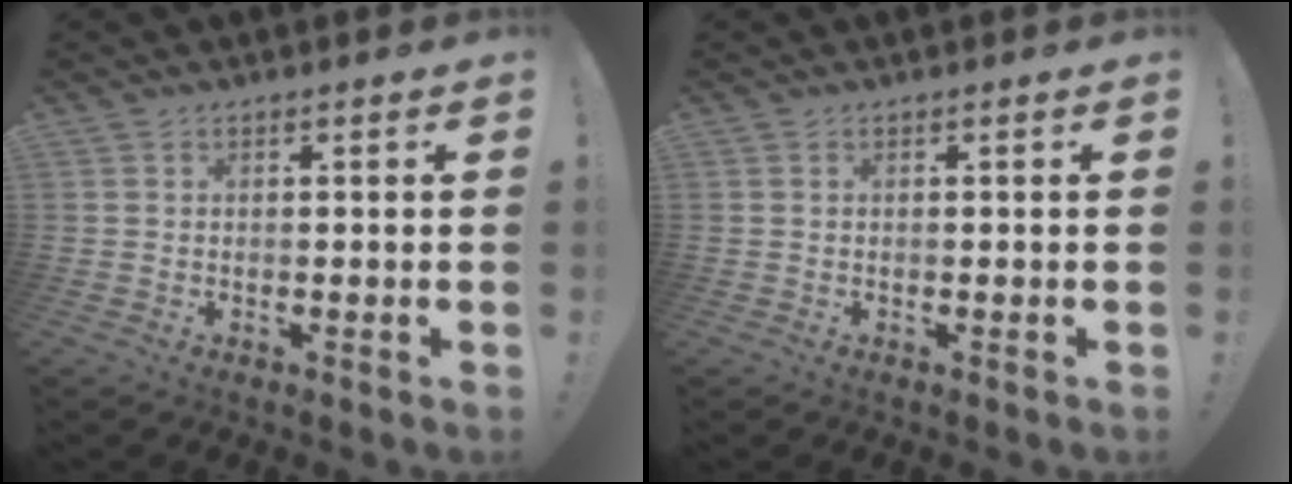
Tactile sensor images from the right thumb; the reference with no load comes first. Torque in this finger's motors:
{"motor_torque": [0.03, 0.02, 0.27, 0.08, -0.02]}